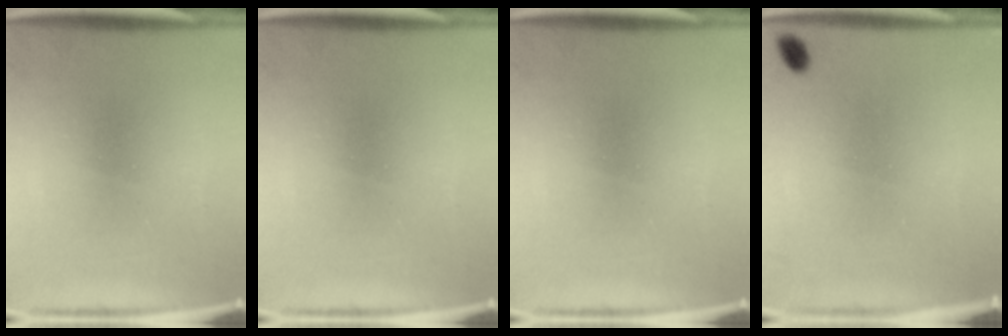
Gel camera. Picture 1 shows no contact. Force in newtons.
{"total": 0.0}
{"total": 0.0}
{"total": 4.1}